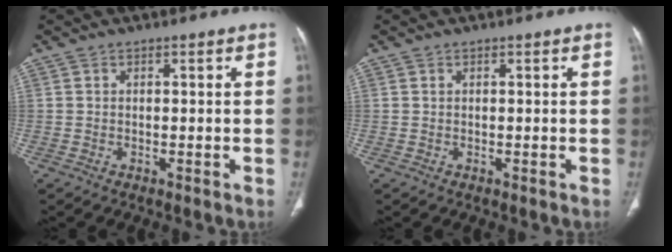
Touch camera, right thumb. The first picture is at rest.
{"total": 0.0}